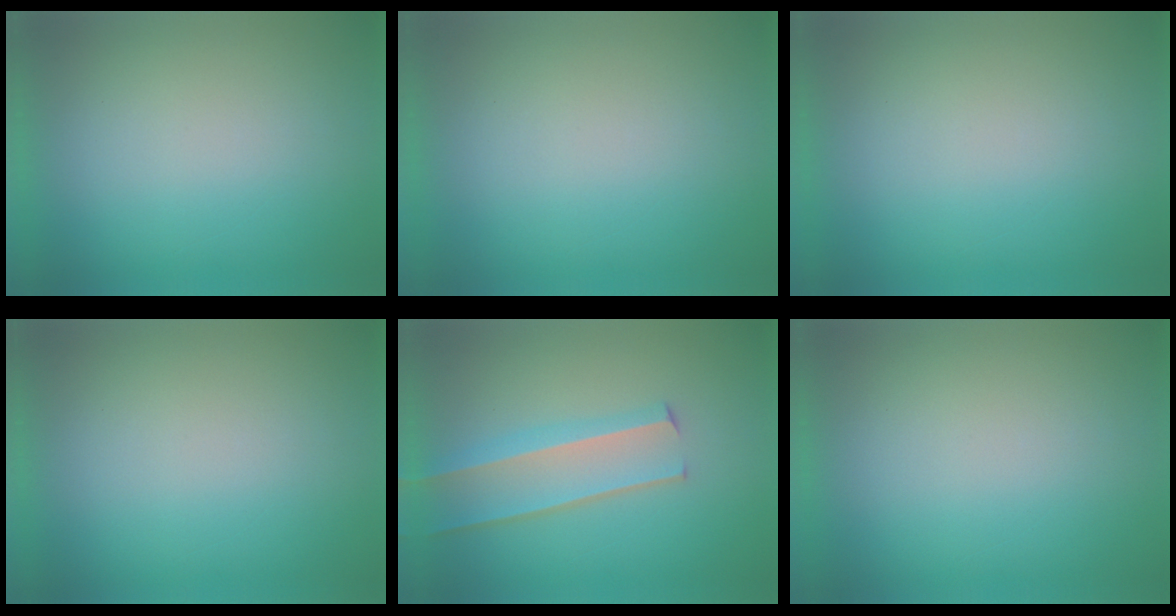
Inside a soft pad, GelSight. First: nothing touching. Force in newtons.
{"total": 0.0}
{"total": 0.0}
{"total": 0.0}
{"total": 2.9}
{"total": 0.0}